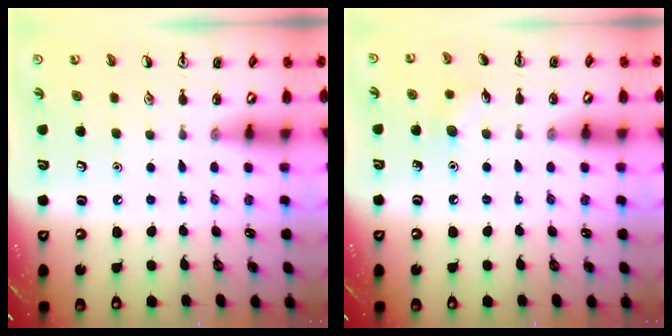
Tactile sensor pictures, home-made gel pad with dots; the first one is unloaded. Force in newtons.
{"total": 5.9, "press": 5.6, "slide": 1.7}